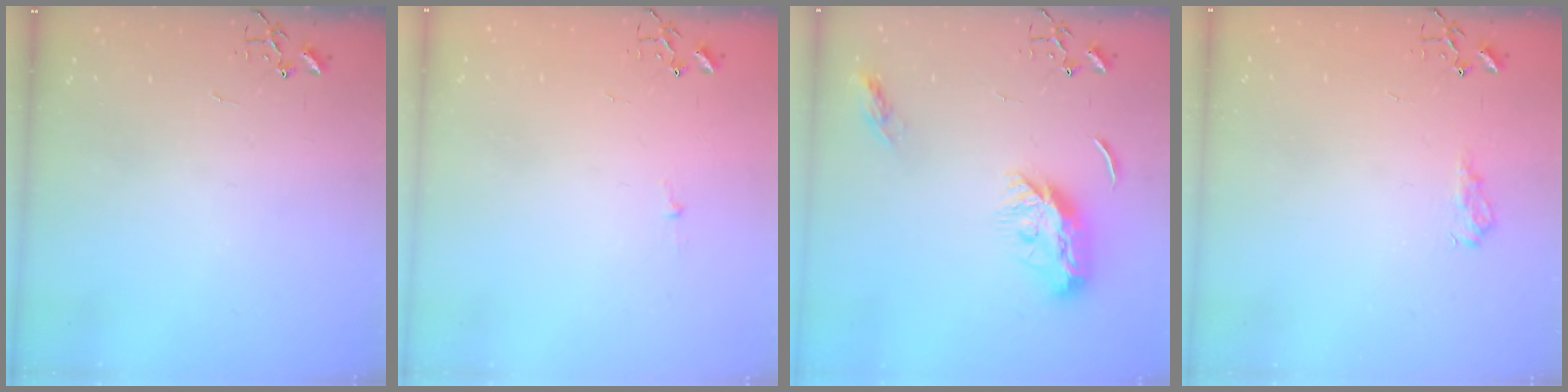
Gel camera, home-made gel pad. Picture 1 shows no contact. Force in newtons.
{"total": 2.7, "press": 2.7, "slide": 0.3}
{"total": 11.0, "press": 11.0, "slide": 0.1}
{"total": 8.2, "press": 8.2, "slide": 0.9}